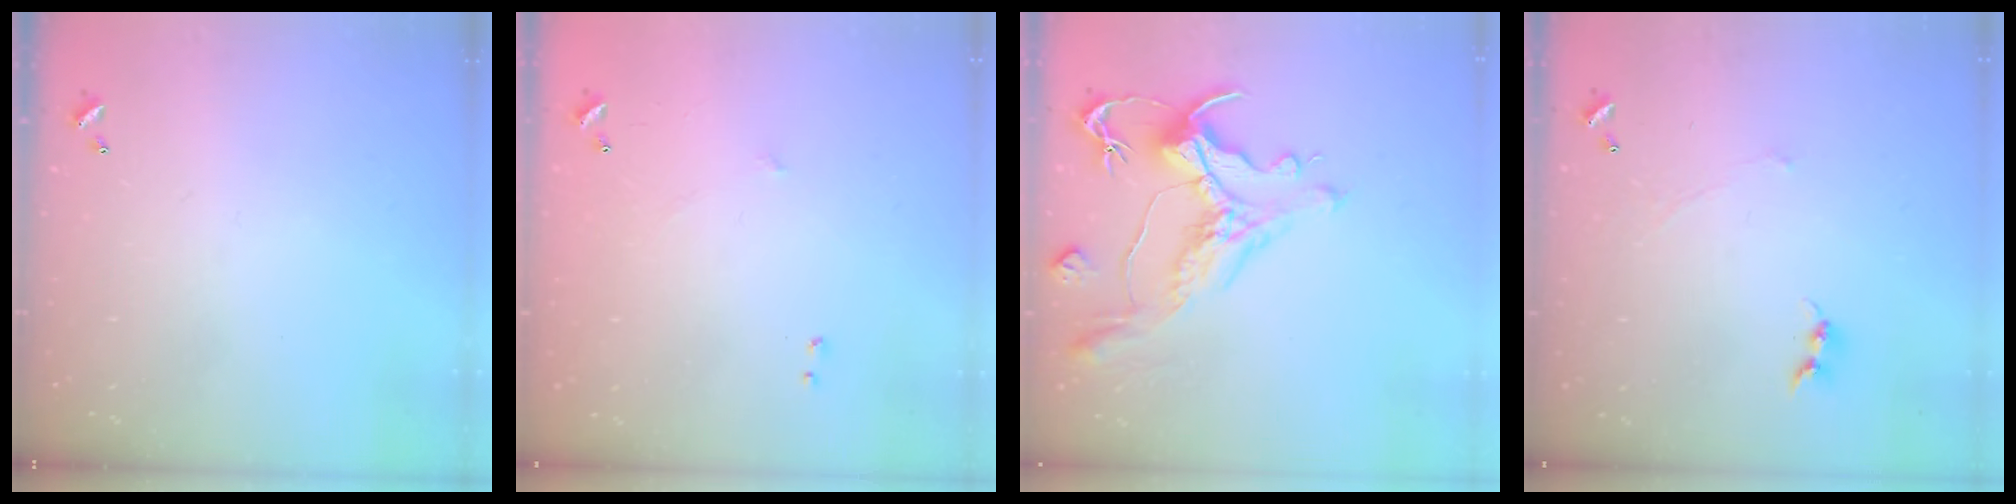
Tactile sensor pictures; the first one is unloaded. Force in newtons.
{"total": 6.0, "press": 5.9, "slide": 0.8}
{"total": 2.2, "press": 1.7, "slide": 1.4}
{"total": 1.0, "press": 0.8, "slide": 0.6}